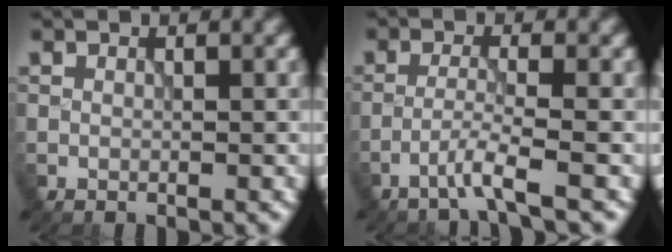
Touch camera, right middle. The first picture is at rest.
{"total": 2.6, "force": [-1.6, -0.1, 2.0], "torque": [-0.033, 0.005, -0.045]}